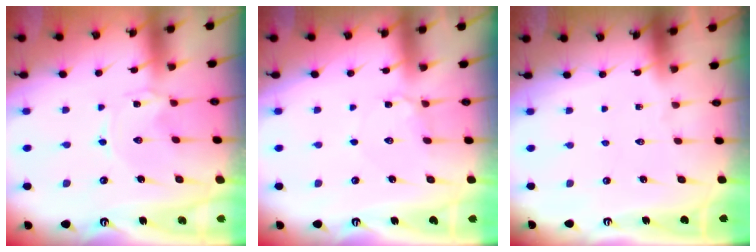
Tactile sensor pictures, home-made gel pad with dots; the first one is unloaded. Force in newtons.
{"total": 4.6, "press": 4.6, "slide": 0.5}
{"total": 0.0}